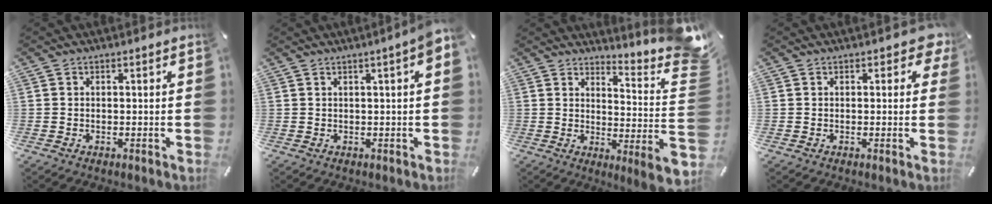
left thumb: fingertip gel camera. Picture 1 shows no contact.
{"total": 3.5, "force": [1.1, 0.2, 3.3], "torque": [-0.054, -0.004, 0.017]}
{"total": 11.6, "force": [3.8, -1.4, 10.9], "torque": [-0.148, -0.089, 0.044]}
{"total": 2.8, "force": [1.1, 1.7, 1.9], "torque": [-0.017, -0.001, 0.014]}